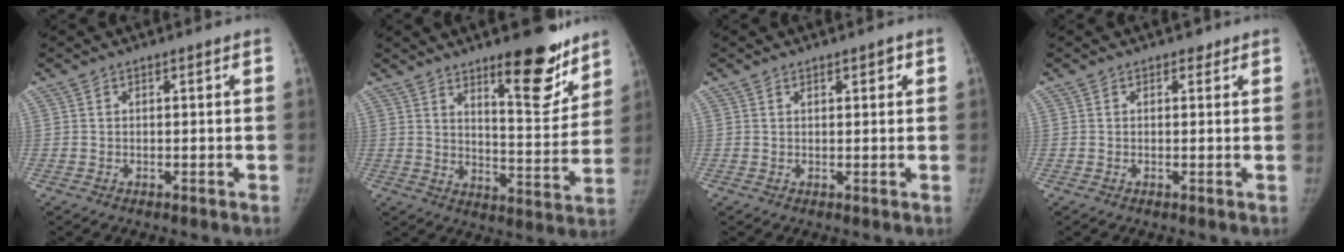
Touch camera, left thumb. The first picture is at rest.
{"total": 14.7, "force": [10.0, 4.4, 9.9], "torque": [-0.096, -0.078, 0.151]}
{"total": 1.5, "force": [0.9, 0.7, 1.1], "torque": [-0.008, -0.002, 0.011]}
{"total": 0.9, "force": [0.6, 0.7, 0.2], "torque": [0.005, -0.003, 0.005]}